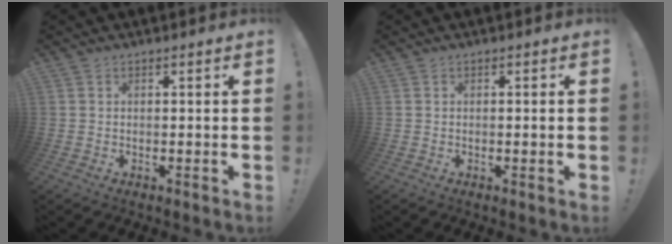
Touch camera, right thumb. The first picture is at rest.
{"total": 0.8, "force": [-0.3, -0.2, 0.8], "torque": [-0.014, 0.001, -0.006]}